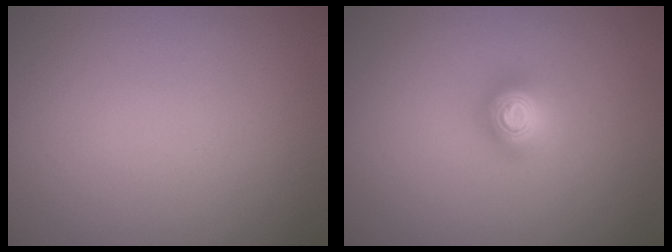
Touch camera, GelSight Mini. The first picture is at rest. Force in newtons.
{"total": 2.0, "press": 2.0, "slide": 0.1}